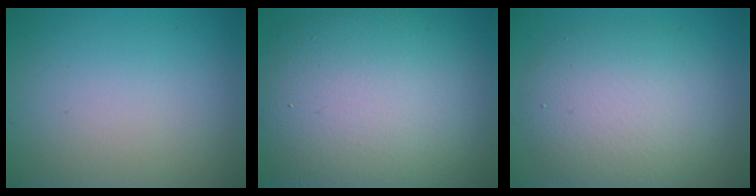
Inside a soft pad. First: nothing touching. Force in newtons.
{"total": 13.4, "press": 13.3, "slide": 0.8}
{"total": 6.8, "press": 6.8, "slide": 0.4}